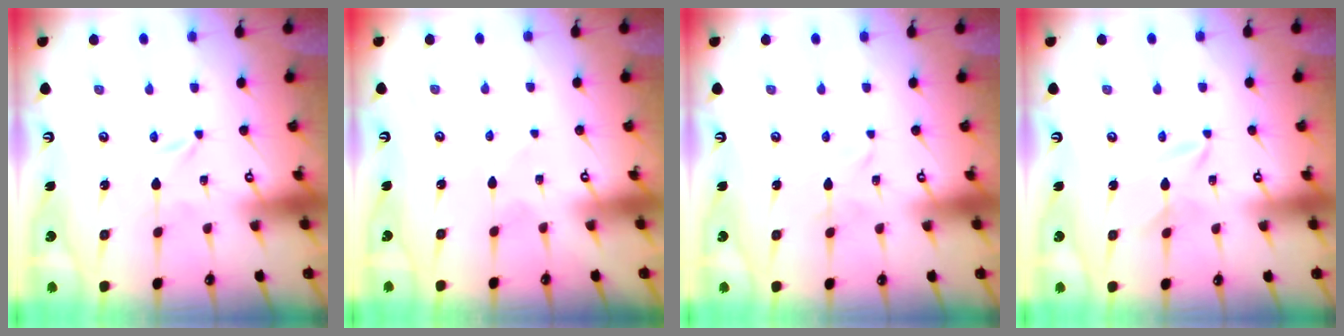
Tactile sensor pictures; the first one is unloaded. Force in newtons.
{"total": 1.9, "press": 1.8, "slide": 0.3}
{"total": 1.9, "press": 1.9, "slide": 0.2}
{"total": 2.9, "press": 2.9, "slide": 0.3}